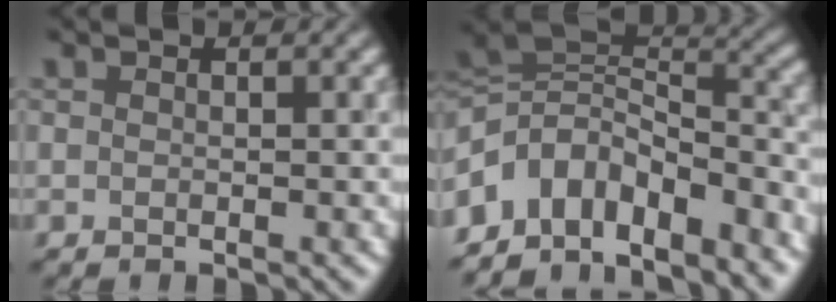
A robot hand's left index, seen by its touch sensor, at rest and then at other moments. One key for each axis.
{"total": 11.3, "fx": -6.5, "fy": 6.3, "fz": 6.6, "tx": -0.111, "ty": 0.019, "tz": -0.121}